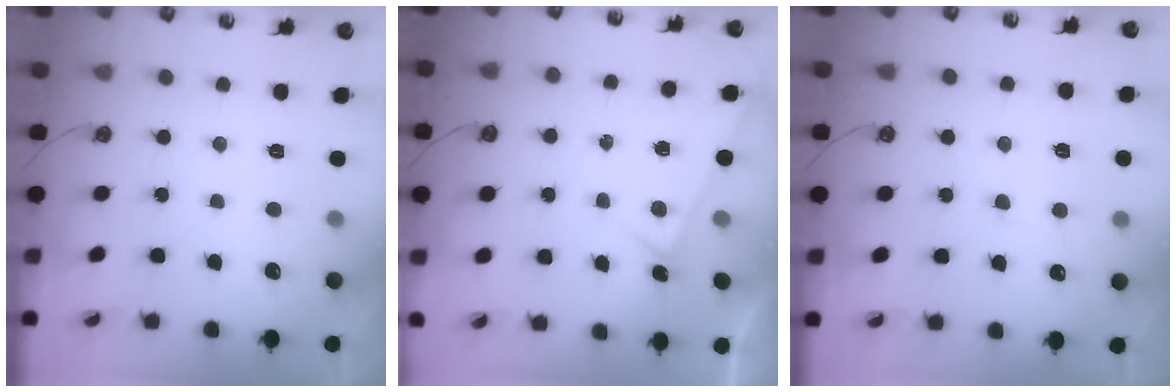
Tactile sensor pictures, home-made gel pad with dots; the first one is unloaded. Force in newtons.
{"total": 5.7, "press": 5.7, "slide": 0.2}
{"total": 1.5, "press": 1.4, "slide": 0.6}